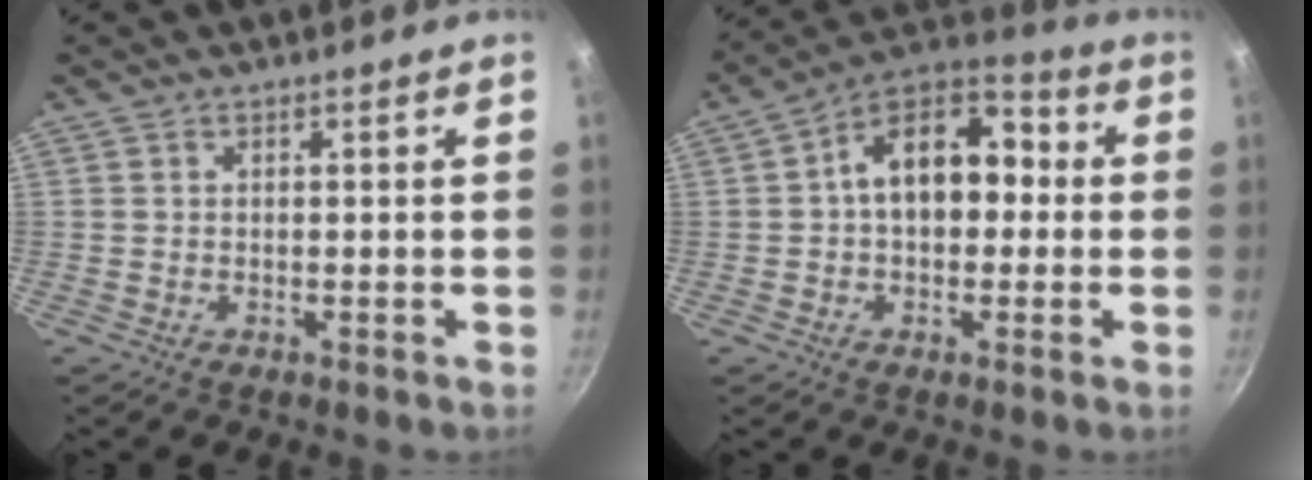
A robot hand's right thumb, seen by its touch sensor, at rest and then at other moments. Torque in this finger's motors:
{"motor_torque": [-0.91, 0.76, 0.96, -0.24, 0.29]}